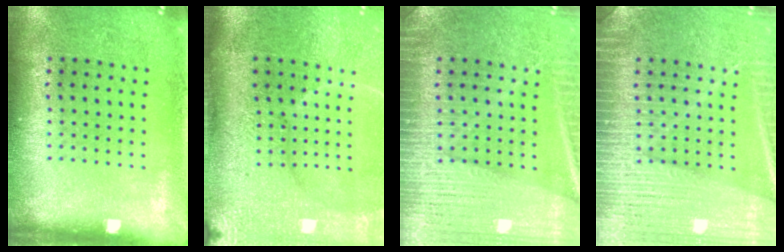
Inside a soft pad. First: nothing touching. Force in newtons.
{"total": 4.6, "press": 3.8, "slide": 2.5}
{"total": 3.9, "press": 3.8, "slide": 0.9}
{"total": 6.8, "press": 6.7, "slide": 1.0}